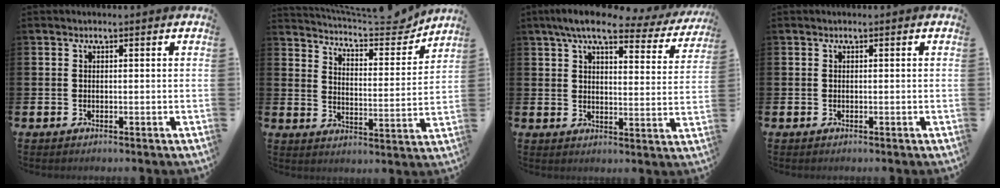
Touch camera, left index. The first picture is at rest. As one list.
[{"total": 6.8, "force": [6.6, 1.0, 1.5], "torque": [-0.056, -0.052, 0.112]}, {"total": 7.6, "force": [6.3, 1.7, 4.0], "torque": [-0.088, -0.026, 0.106]}, {"total": 0.0}]